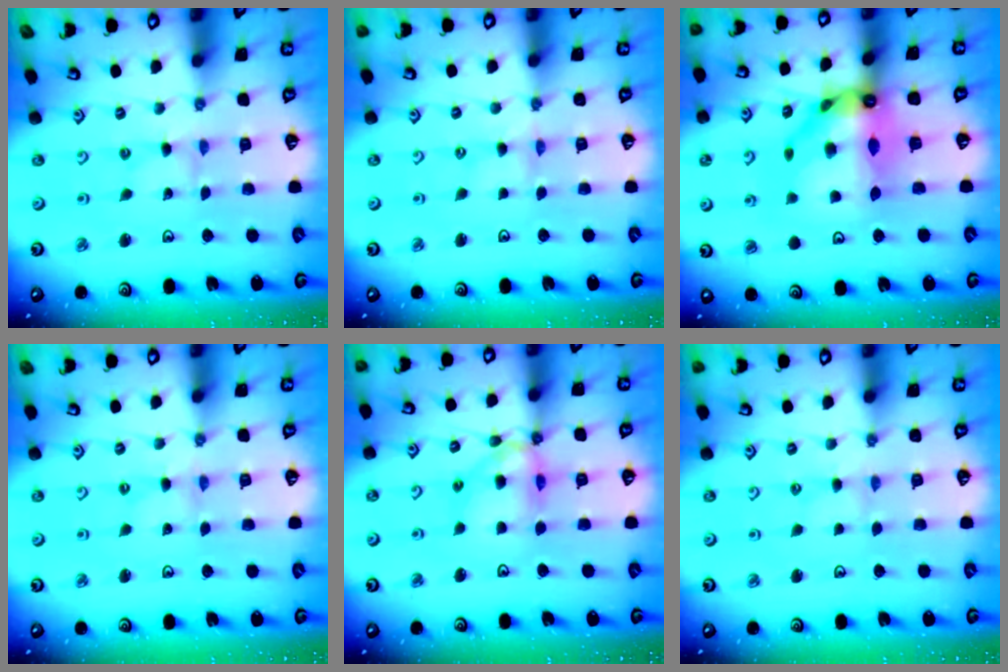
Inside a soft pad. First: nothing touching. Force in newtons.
{"total": 0.0}
{"total": 15.2, "press": 15.1, "slide": 1.4}
{"total": 0.0}
{"total": 12.0, "press": 12.0, "slide": 1.0}
{"total": 1.0, "press": 1.0, "slide": 0.3}